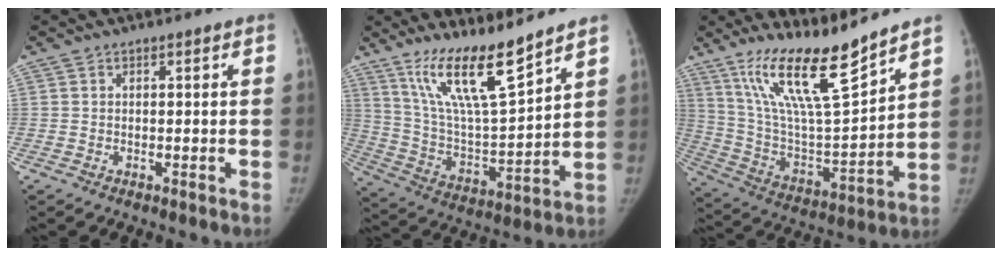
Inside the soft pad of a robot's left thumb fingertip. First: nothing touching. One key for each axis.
{"total": 16.0, "fx": 11.7, "fy": 2.5, "fz": 10.6, "tx": -0.175, "ty": -0.074, "tz": 0.229}
{"total": 18.4, "fx": 13.8, "fy": 2.6, "fz": 11.9, "tx": -0.189, "ty": -0.083, "tz": 0.262}